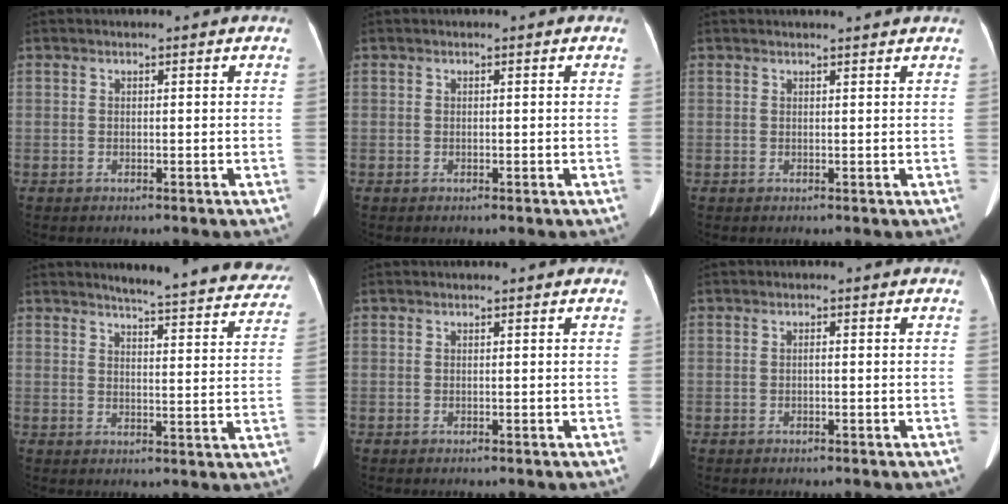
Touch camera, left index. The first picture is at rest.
{"total": 0.0}
{"total": 2.7, "force": [2.6, -0.2, 0.6], "torque": [-0.008, 0.009, 0.029]}
{"total": 19.5, "force": [18.3, 2.1, 6.4], "torque": [-0.066, -0.057, 0.201]}
{"total": 0.0}
{"total": 0.5, "force": [-0.1, 0.0, 0.5], "torque": [-0.012, -0.002, -0.001]}